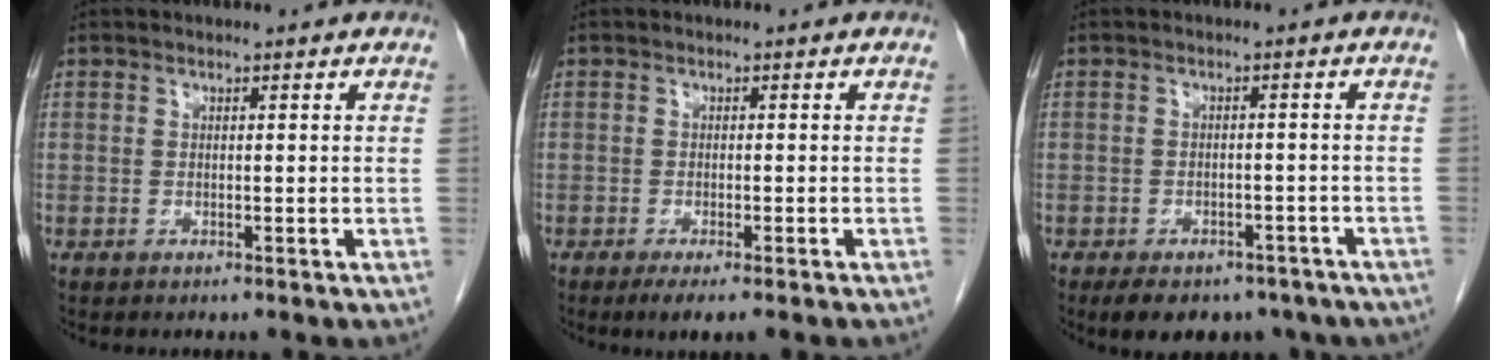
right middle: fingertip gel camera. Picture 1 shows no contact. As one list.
[{"total": 3.3, "force": [-2.3, -0.4, 2.4], "torque": [-0.031, -0.009, -0.035]}, {"total": 13.2, "force": [-9.7, 7.0, 5.6], "torque": [-0.095, -0.001, -0.112]}]